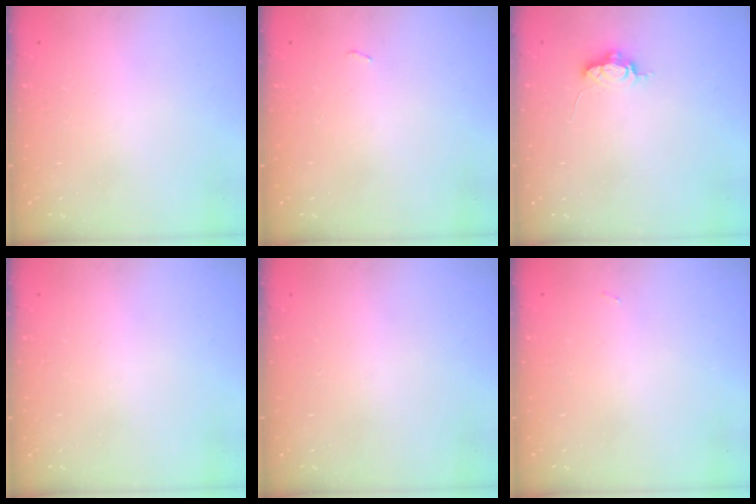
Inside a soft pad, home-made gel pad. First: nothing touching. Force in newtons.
{"total": 2.7, "press": 2.3, "slide": 1.4}
{"total": 5.3, "press": 5.3, "slide": 0.4}
{"total": 0.0}
{"total": 0.0}
{"total": 11.6, "press": 2.7, "slide": 11.3}